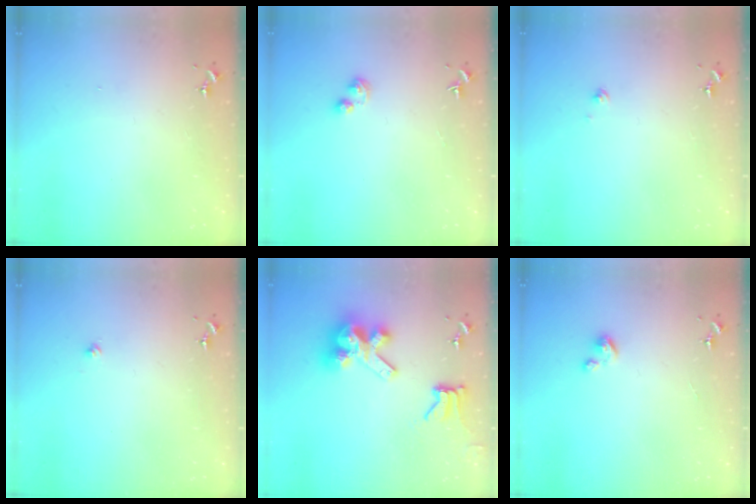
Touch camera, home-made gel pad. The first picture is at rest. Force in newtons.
{"total": 3.2, "press": 3.2, "slide": 0.5}
{"total": 1.2, "press": 1.2, "slide": 0.1}
{"total": 2.1, "press": 2.1, "slide": 0.3}
{"total": 13.4, "press": 13.3, "slide": 1.7}
{"total": 3.0, "press": 3.0, "slide": 0.2}